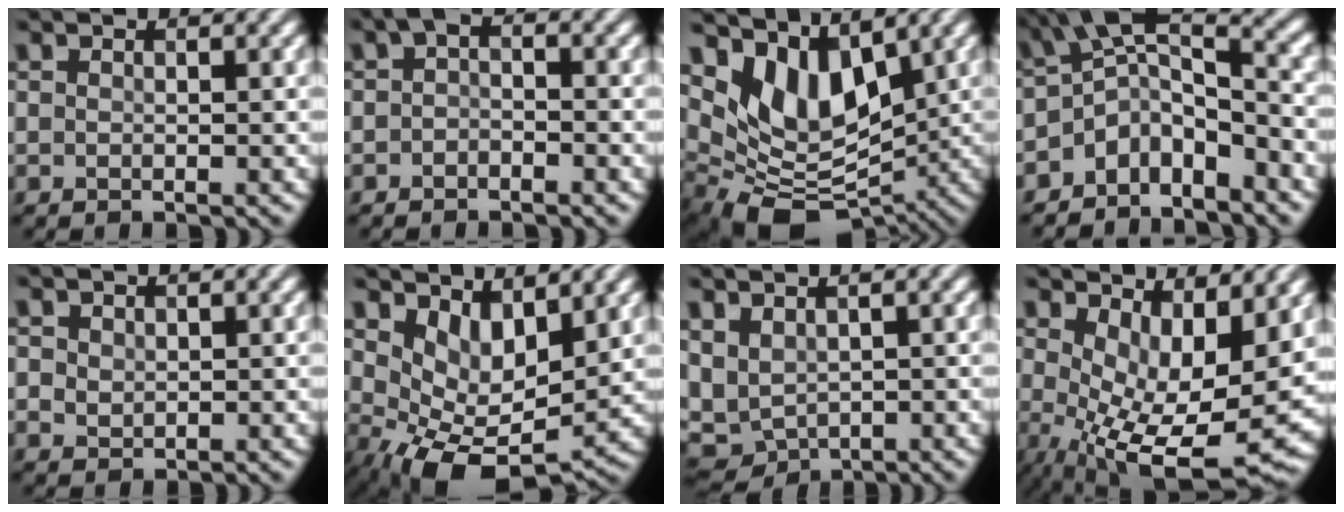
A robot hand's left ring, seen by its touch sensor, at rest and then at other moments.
{"total": 1.7, "force": [-0.4, 1.0, 1.3], "torque": [-0.026, 0.006, -0.013]}
{"total": 6.9, "force": [2.6, 4.2, 4.8], "torque": [-0.086, -0.019, 0.055]}
{"total": 5.9, "force": [-3.3, 2.6, 4.1], "torque": [-0.065, 0.005, -0.072]}
{"total": 1.4, "force": [0.4, 1.3, 0.5], "torque": [-0.011, -0.002, 0.010]}
{"total": 6.4, "force": [1.4, 3.7, 5.0], "torque": [-0.089, -0.024, 0.035]}
{"total": 4.1, "force": [0.9, 2.9, 2.7], "torque": [-0.061, -0.008, 0.021]}
{"total": 11.4, "force": [0.6, 5.2, 10.1], "torque": [-0.155, -0.029, 0.023]}